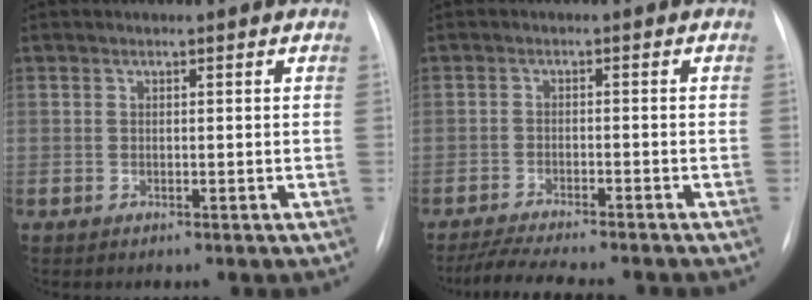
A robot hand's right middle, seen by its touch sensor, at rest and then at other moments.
{"total": 9.9, "force": [-8.7, 1.1, 4.7], "torque": [-0.073, -0.015, -0.131]}